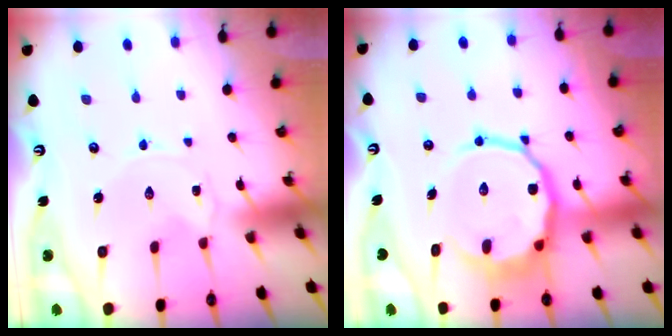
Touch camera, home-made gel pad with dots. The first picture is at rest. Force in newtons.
{"total": 13.0, "press": 12.7, "slide": 3.0}